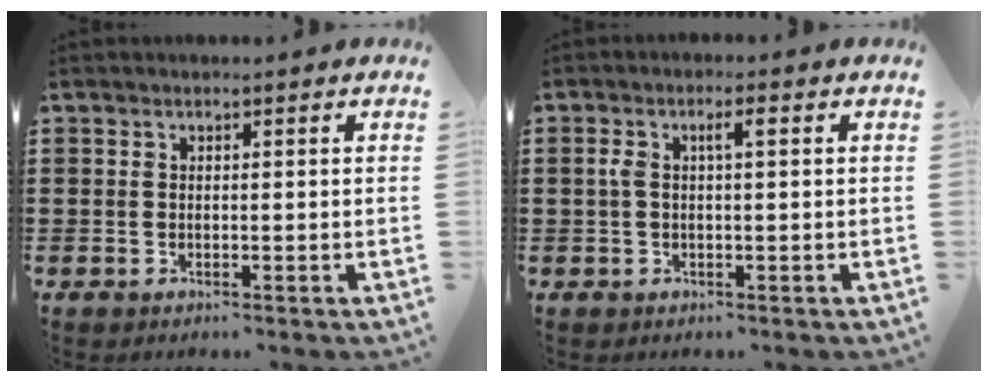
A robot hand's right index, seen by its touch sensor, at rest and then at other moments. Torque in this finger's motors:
{"motor_torque": [0.40, -0.13, 0.11, 0.03]}